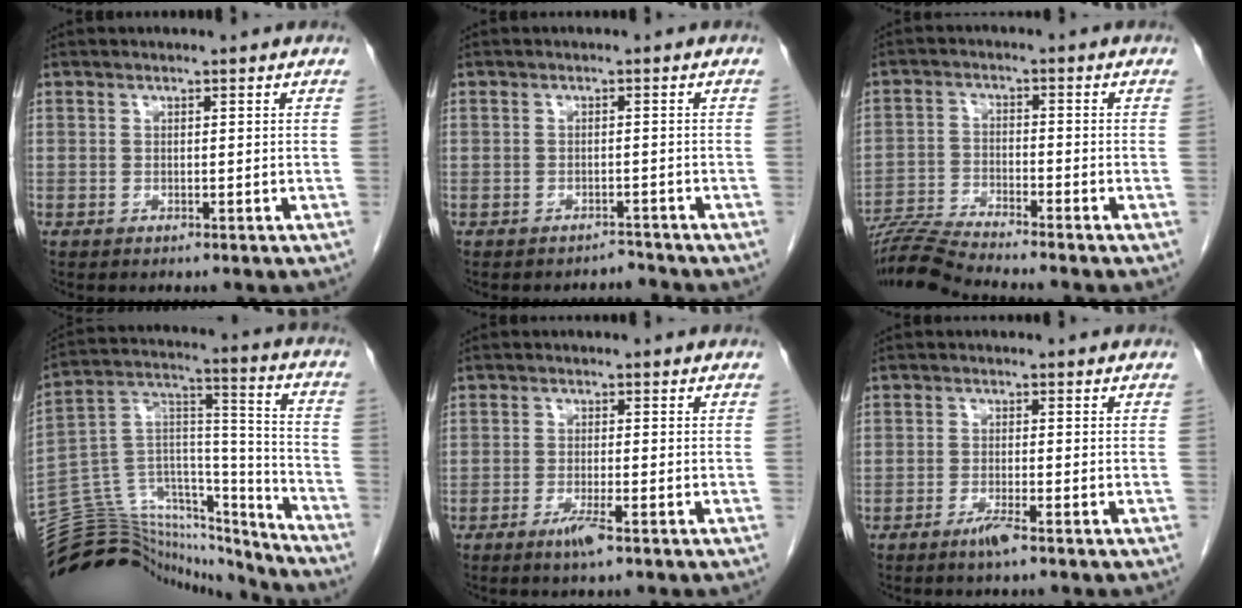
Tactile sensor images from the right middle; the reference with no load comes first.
{"total": 1.6, "force": [-1.4, 0.0, -0.7], "torque": [0.017, -0.007, -0.018]}
{"total": 8.5, "force": [-7.9, -1.3, 2.7], "torque": [-0.044, -0.020, -0.147]}
{"total": 27.9, "force": [-26.2, 7.2, 6.2], "torque": [-0.143, 0.038, -0.406]}
{"total": 3.0, "force": [-1.8, 0.0, 2.4], "torque": [-0.047, -0.006, -0.034]}
{"total": 2.5, "force": [-1.7, -0.1, 1.8], "torque": [-0.038, -0.004, -0.033]}